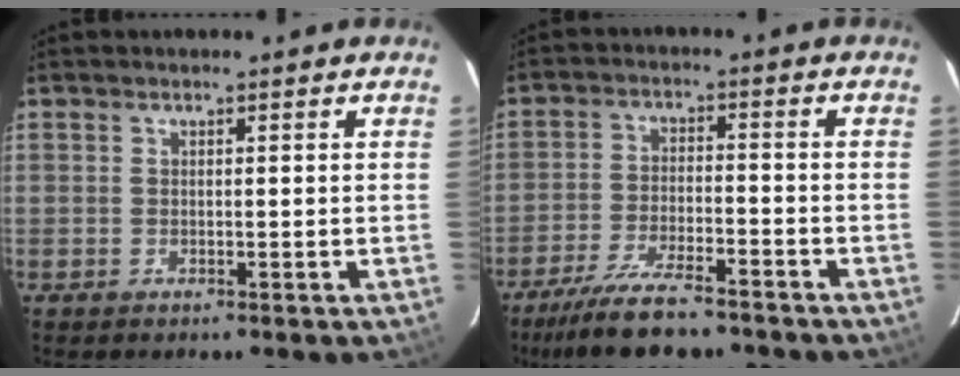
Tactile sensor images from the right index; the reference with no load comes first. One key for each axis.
{"total": 13.1, "fx": -10.8, "fy": 3.1, "fz": 6.7, "tx": -0.154, "ty": -0.018, "tz": -0.185}